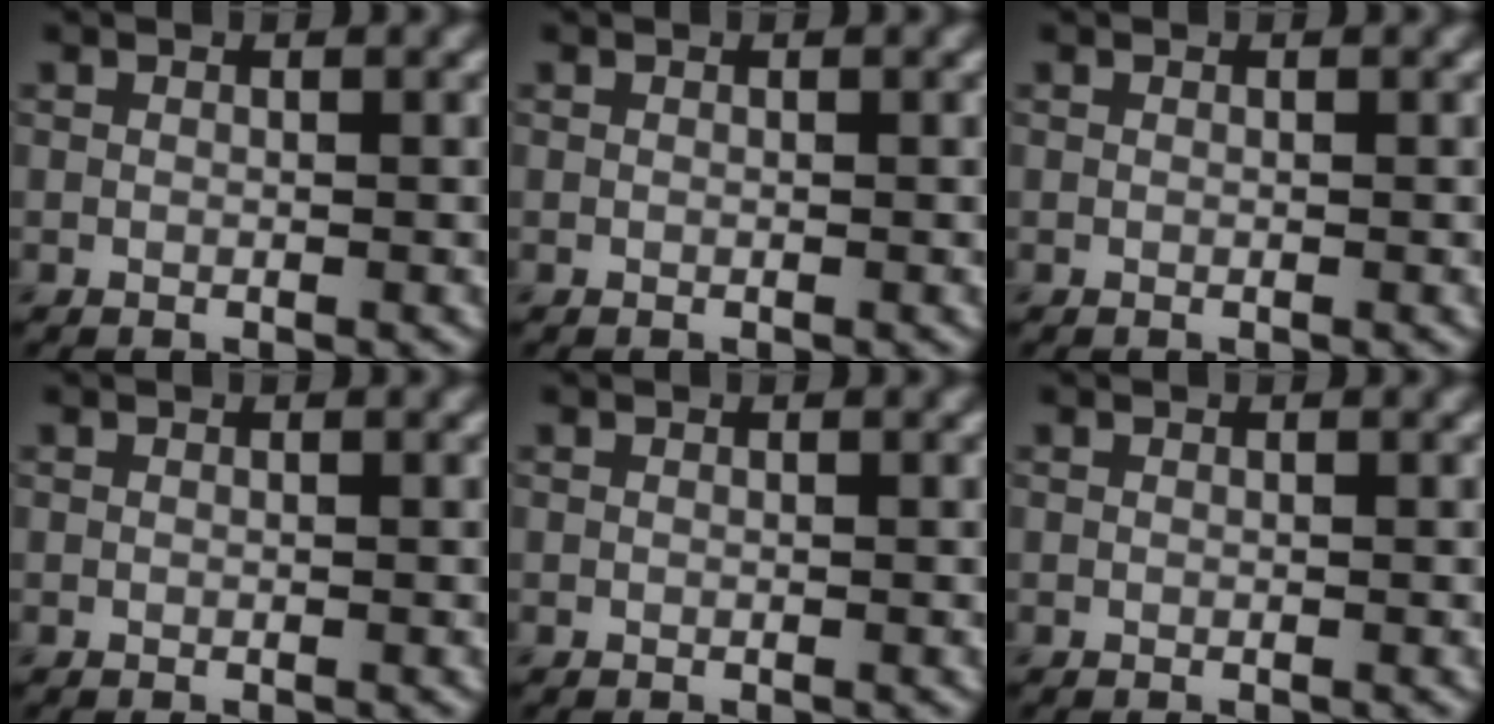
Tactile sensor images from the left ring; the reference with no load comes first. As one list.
[{"total": 0.0}, {"total": 0.0}, {"total": 0.0}, {"total": 0.0}, {"total": 0.0}]